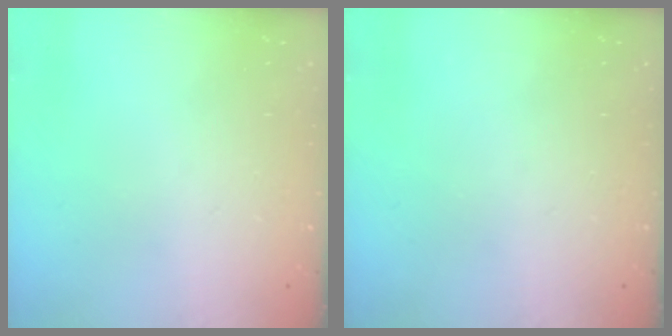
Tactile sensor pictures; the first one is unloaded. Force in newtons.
{"total": 0.0}